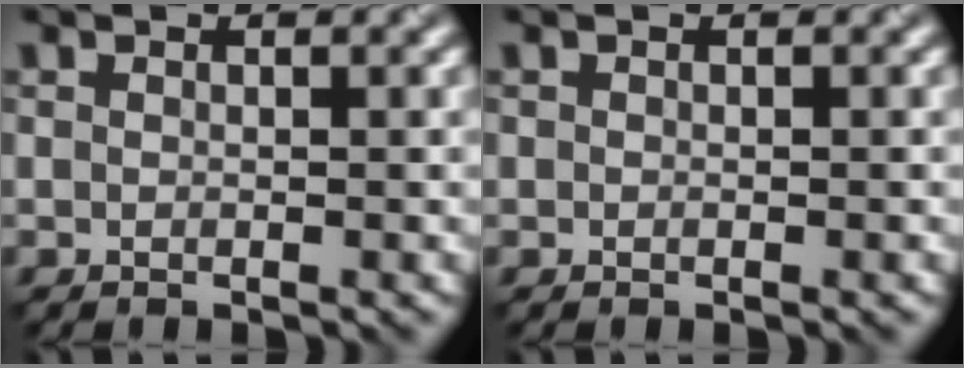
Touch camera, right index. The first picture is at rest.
{"total": 0.0}